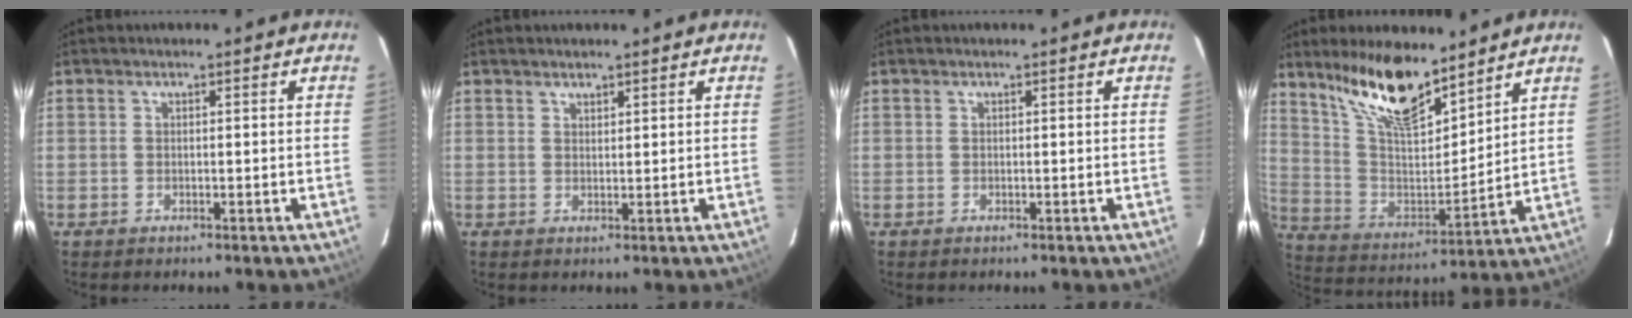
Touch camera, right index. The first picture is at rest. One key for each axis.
{"total": 1.5, "fx": 1.3, "fy": 0.5, "fz": 0.4, "tx": -0.004, "ty": 0.001, "tz": 0.023}
{"total": 0.0}
{"total": 16.9, "fx": 12.6, "fy": 5.2, "fz": 10.0, "tx": -0.188, "ty": -0.003, "tz": 0.243}